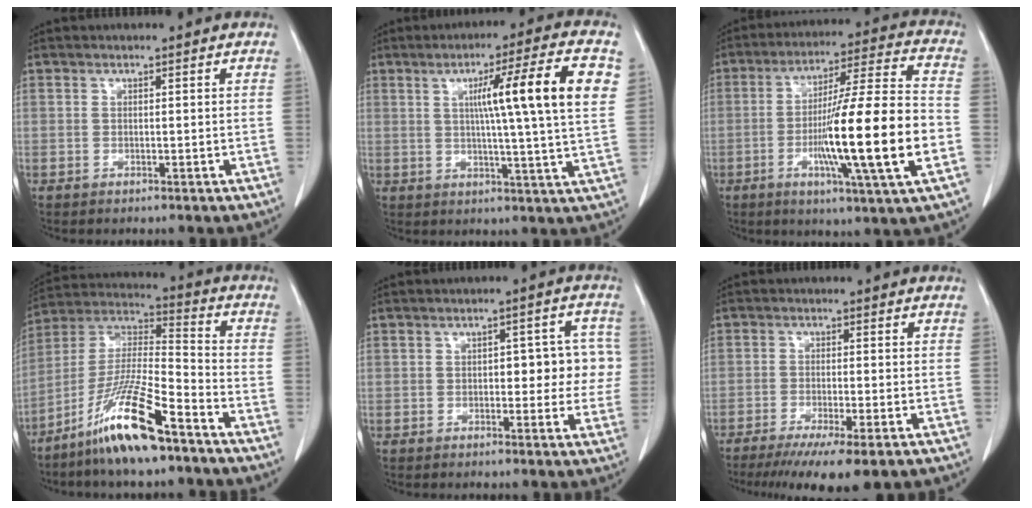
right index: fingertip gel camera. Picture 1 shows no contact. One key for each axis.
{"total": 14.5, "fx": 3.9, "fy": -0.9, "fz": 14.0, "tx": -0.207, "ty": 0.010, "tz": 0.049}
{"total": 19.5, "fx": -4.4, "fy": 0.0, "fz": 19.0, "tx": -0.306, "ty": -0.007, "tz": -0.074}
{"total": 15.1, "fx": -9.6, "fy": 1.3, "fz": 11.5, "tx": -0.234, "ty": -0.016, "tz": -0.183}
{"total": 6.9, "fx": 0.5, "fy": 3.5, "fz": 6.0, "tx": -0.056, "ty": 0.029, "tz": 0.007}
{"total": 11.4, "fx": -8.1, "fy": 1.3, "fz": 7.9, "tx": -0.114, "ty": -0.027, "tz": -0.122}